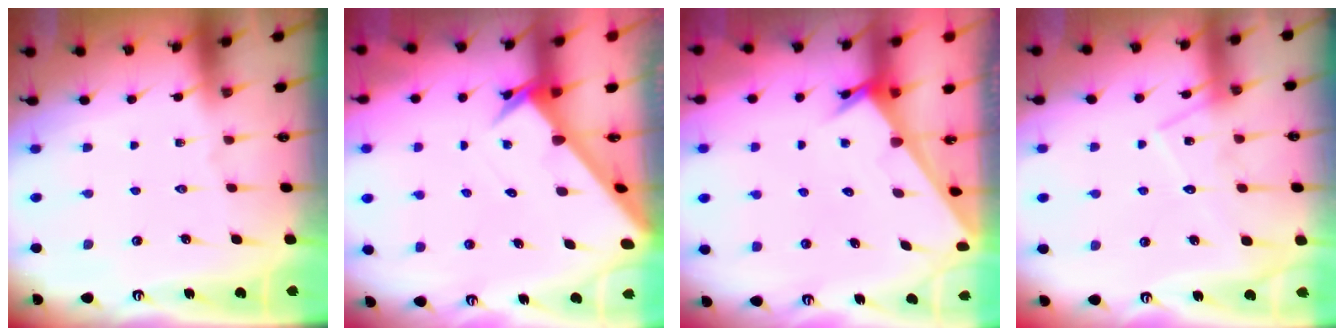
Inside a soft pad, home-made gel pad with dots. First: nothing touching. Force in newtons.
{"total": 3.0, "press": 3.0, "slide": 0.2}
{"total": 2.3, "press": 2.3, "slide": 0.1}
{"total": 12.7, "press": 12.7, "slide": 0.8}